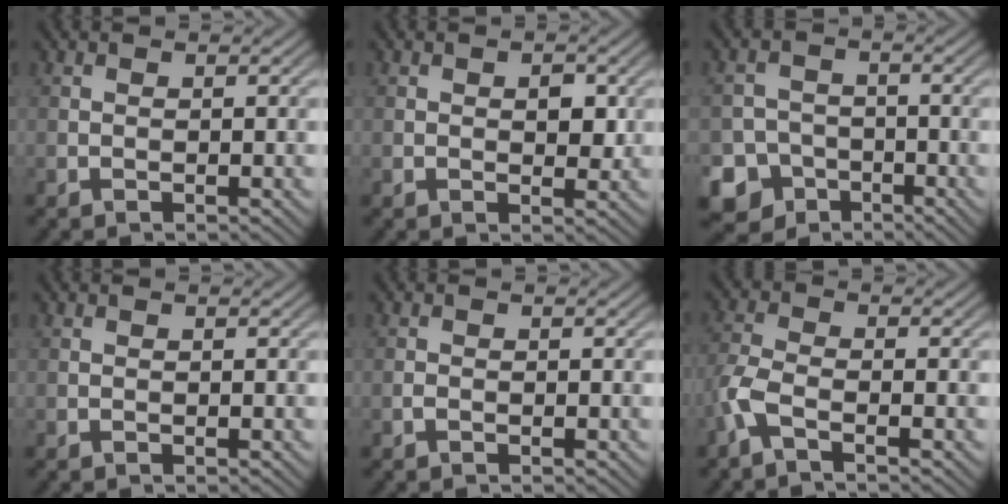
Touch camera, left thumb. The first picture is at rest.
{"total": 2.6, "force": [0.5, 1.6, 2.0], "torque": [-0.027, -0.006, 0.008]}
{"total": 7.5, "force": [-4.5, 5.9, 1.2], "torque": [-0.019, -0.021, -0.096]}
{"total": 0.0}
{"total": 0.5, "force": [-0.4, 0.3, 0.3], "torque": [-0.007, 0.000, -0.007]}
{"total": 4.0, "force": [-2.3, 1.2, 3.1], "torque": [-0.080, -0.004, -0.064]}